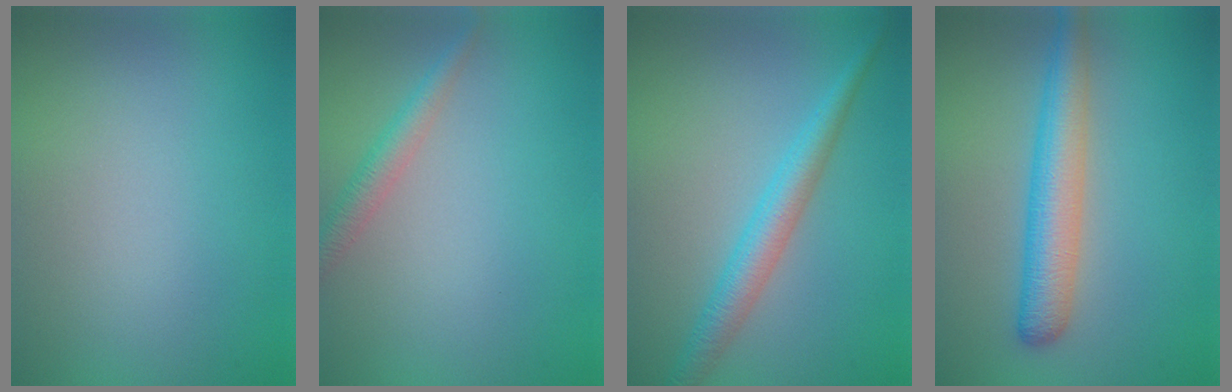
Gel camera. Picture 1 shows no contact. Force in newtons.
{"total": 2.1, "press": 2.1, "slide": 0.0}
{"total": 3.4, "press": 3.4, "slide": 0.2}
{"total": 4.7, "press": 4.7, "slide": 0.1}